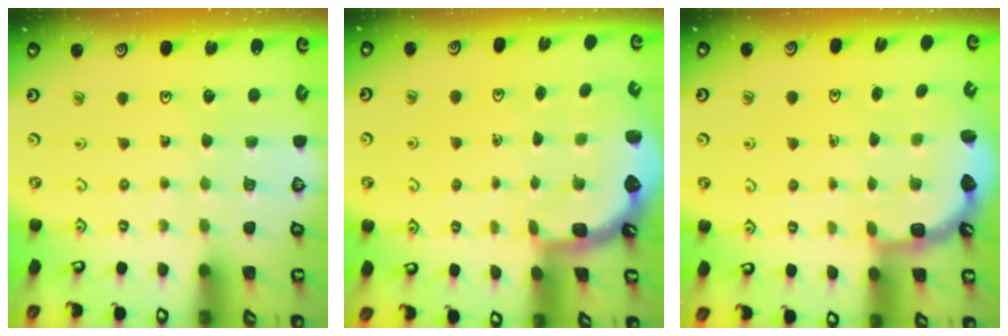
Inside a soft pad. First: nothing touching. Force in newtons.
{"total": 2.5, "press": 1.7, "slide": 1.8}
{"total": 3.3, "press": 2.5, "slide": 2.2}